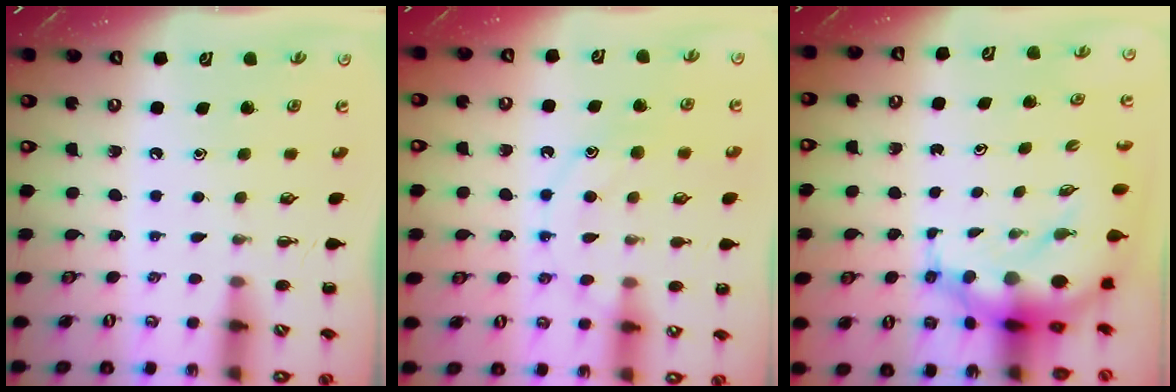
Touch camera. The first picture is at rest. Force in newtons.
{"total": 11.9, "press": 11.9, "slide": 0.8}
{"total": 10.3, "press": 10.0, "slide": 2.7}